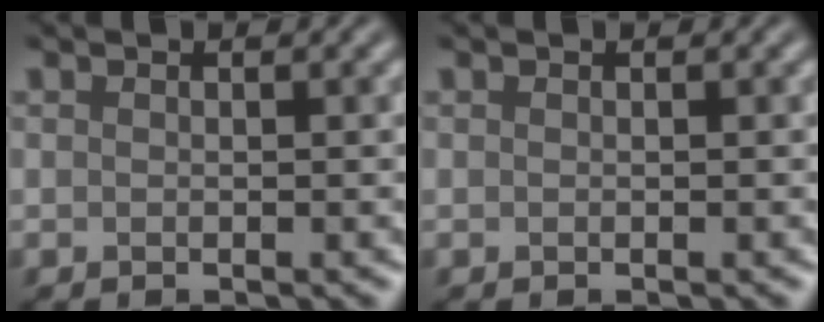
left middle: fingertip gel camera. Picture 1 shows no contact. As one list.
[{"total": 0.0}]